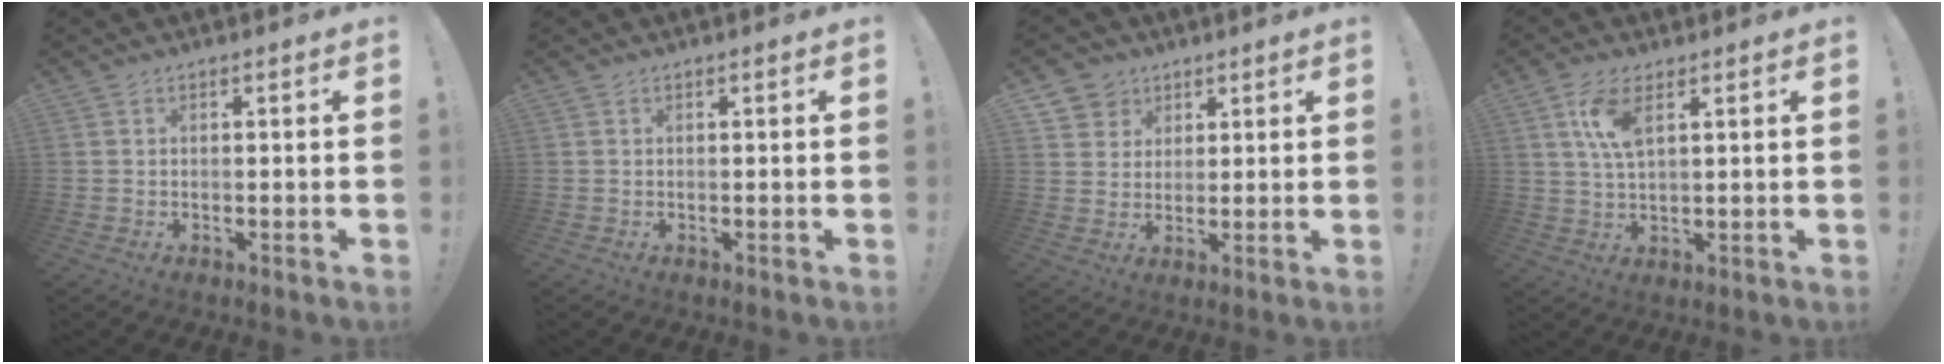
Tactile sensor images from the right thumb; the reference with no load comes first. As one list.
[{"total": 0.0}, {"total": 6.2, "force": [3.3, 5.3, 0.4], "torque": [-0.001, -0.027, 0.064]}, {"total": 7.5, "force": [3.3, 3.0, 6.0], "torque": [-0.114, -0.007, 0.056]}]